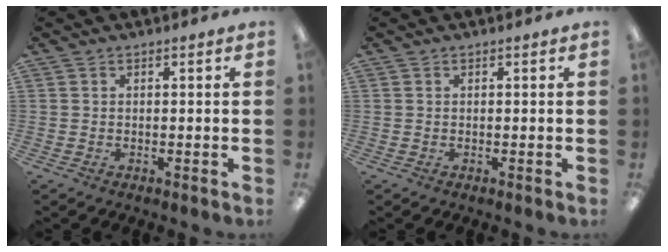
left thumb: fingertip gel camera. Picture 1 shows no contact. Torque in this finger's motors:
{"motor_torque": [-0.03, 0.02, -0.09, 0.02, 0.00]}